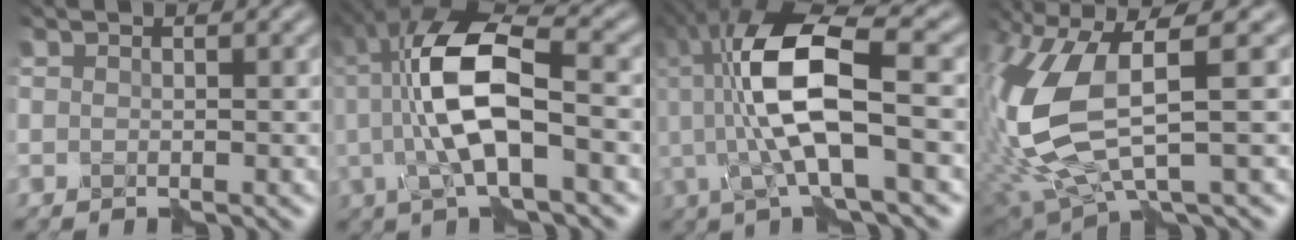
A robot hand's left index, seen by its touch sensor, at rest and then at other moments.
{"total": 8.3, "force": [0.0, 2.5, 8.0], "torque": [-0.161, 0.014, -0.007]}
{"total": 9.3, "force": [0.2, 2.4, 9.0], "torque": [-0.178, 0.012, 0.000]}
{"total": 10.2, "force": [0.7, 3.9, 9.4], "torque": [-0.231, -0.018, 0.013]}